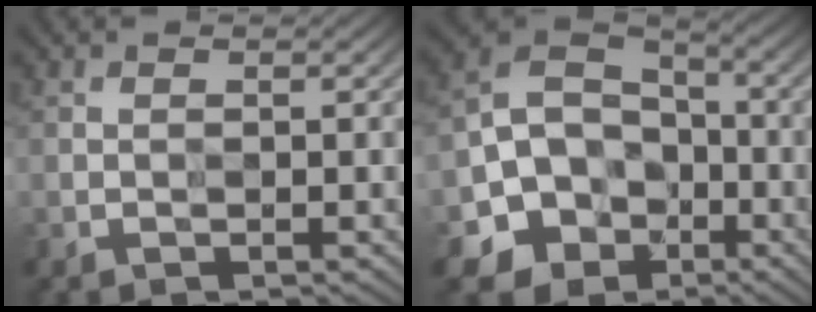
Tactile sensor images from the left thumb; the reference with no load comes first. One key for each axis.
{"total": 8.7, "fx": -3.3, "fy": 7.4, "fz": 3.1, "tx": -0.070, "ty": -0.009, "tz": -0.079}